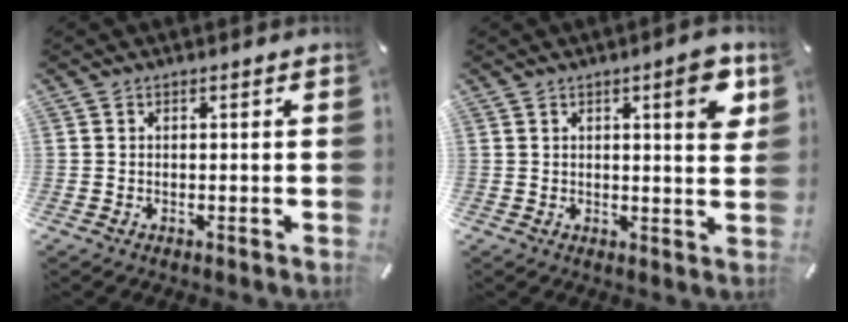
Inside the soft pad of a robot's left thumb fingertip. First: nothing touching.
{"total": 7.6, "force": [2.9, 1.8, 6.8], "torque": [-0.084, -0.013, 0.039]}